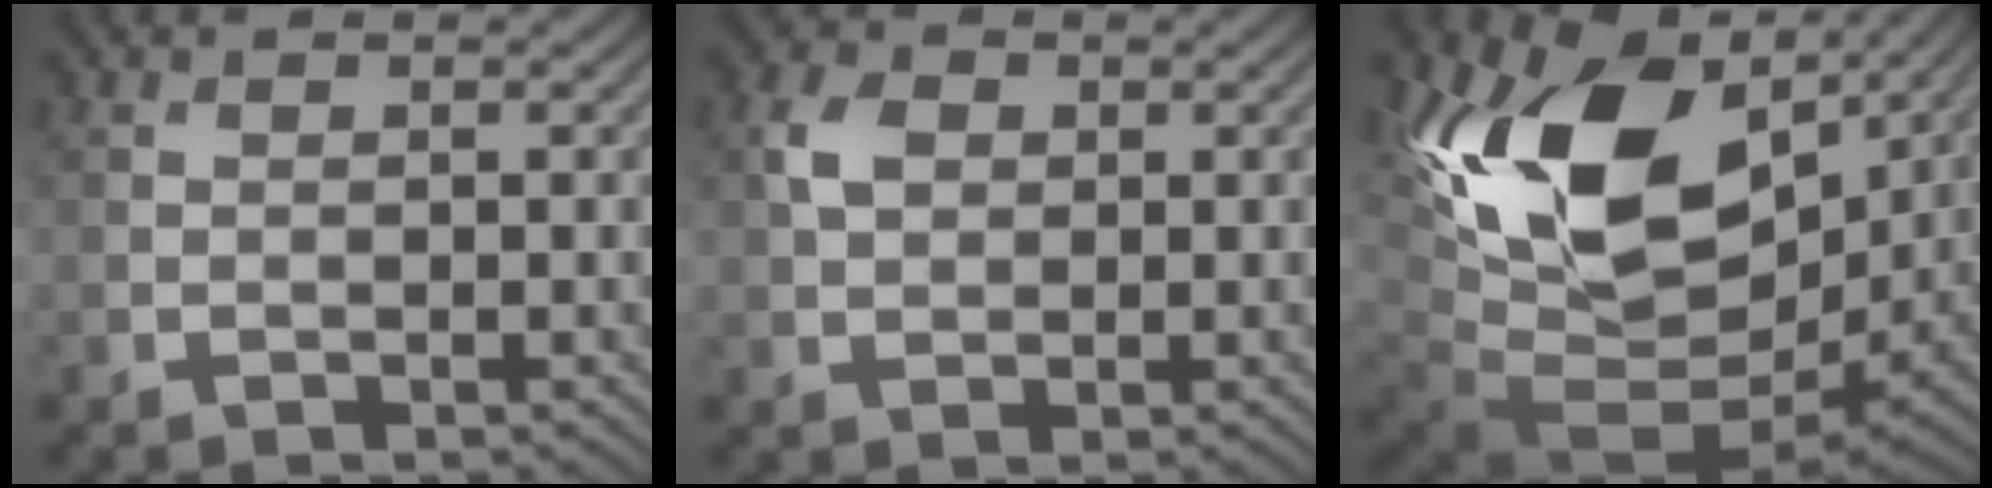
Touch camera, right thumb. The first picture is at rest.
{"total": 3.1, "force": [0.9, 2.2, 1.9], "torque": [-0.046, 0.006, 0.012]}
{"total": 17.9, "force": [5.2, 11.3, 12.8], "torque": [-0.277, -0.015, 0.110]}